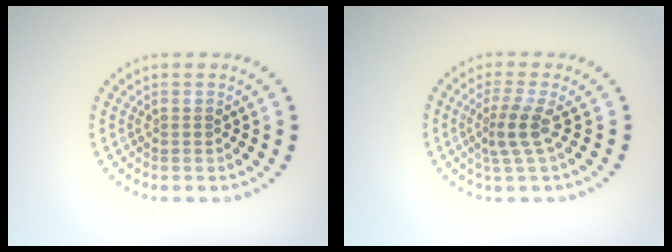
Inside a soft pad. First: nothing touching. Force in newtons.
{"total": 2.4, "press": 1.7, "slide": 1.7}